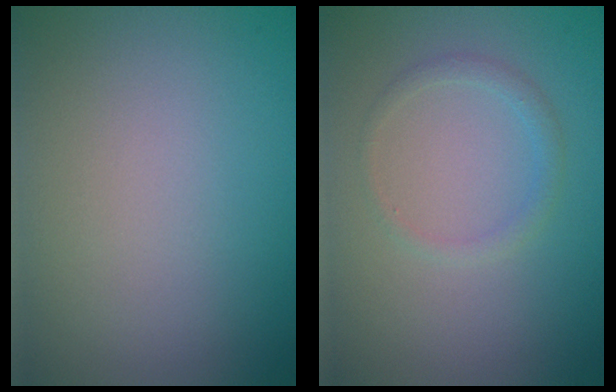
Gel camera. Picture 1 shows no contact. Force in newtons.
{"total": 1.2, "press": 1.1, "slide": 0.1}